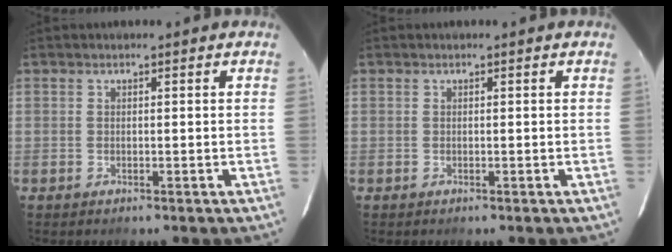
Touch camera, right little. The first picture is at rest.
{"total": 0.0}